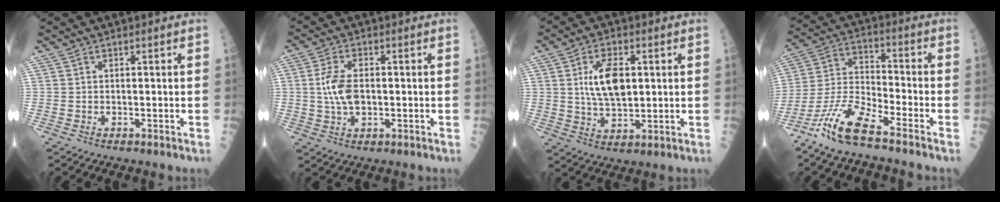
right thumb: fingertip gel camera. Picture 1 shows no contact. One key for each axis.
{"total": 7.1, "fx": 0.0, "fy": 3.7, "fz": 6.0, "tx": -0.119, "ty": 0.002, "tz": -0.001}
{"total": 9.8, "fx": 1.8, "fy": 4.9, "fz": 8.3, "tx": -0.139, "ty": -0.006, "tz": 0.037}
{"total": 12.1, "fx": -8.5, "fy": 1.8, "fz": 8.4, "tx": -0.195, "ty": 0.038, "tz": -0.172}